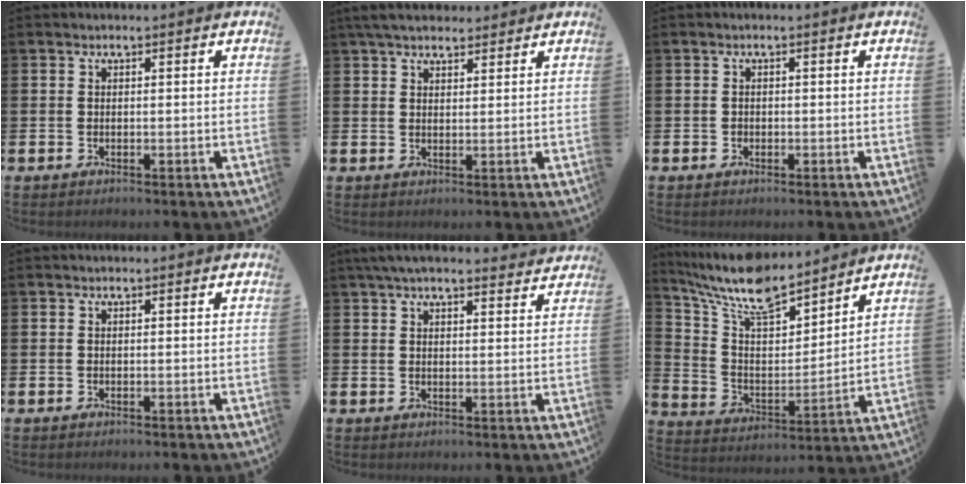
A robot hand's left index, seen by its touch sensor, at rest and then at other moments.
{"total": 4.5, "force": [4.0, 1.6, 1.3], "torque": [-0.036, -0.007, 0.075]}
{"total": 0.5, "force": [-0.3, 0.5, 0.0], "torque": [0.000, 0.005, -0.007]}
{"total": 0.0}
{"total": 4.6, "force": [4.2, 0.8, 1.8], "torque": [-0.043, -0.011, 0.078]}
{"total": 10.3, "force": [9.2, 2.8, 3.8], "torque": [-0.122, -0.057, 0.163]}